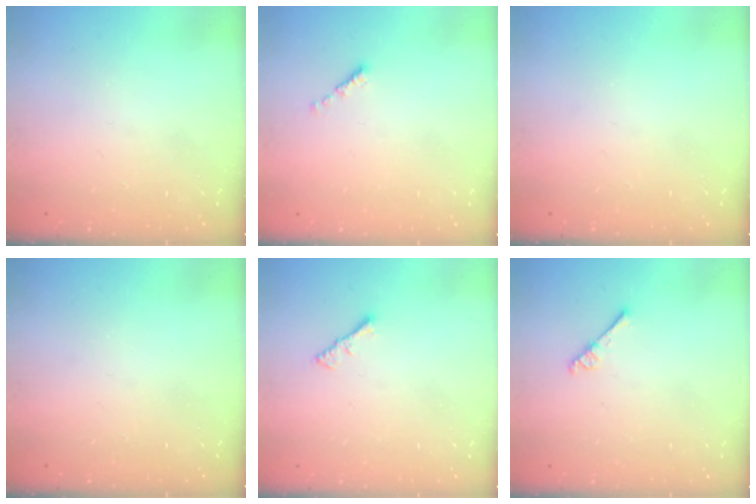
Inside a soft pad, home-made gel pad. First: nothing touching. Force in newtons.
{"total": 0.0}
{"total": 0.0}
{"total": 0.0}
{"total": 1.1, "press": 1.1, "slide": 0.4}
{"total": 2.6, "press": 2.6, "slide": 0.3}